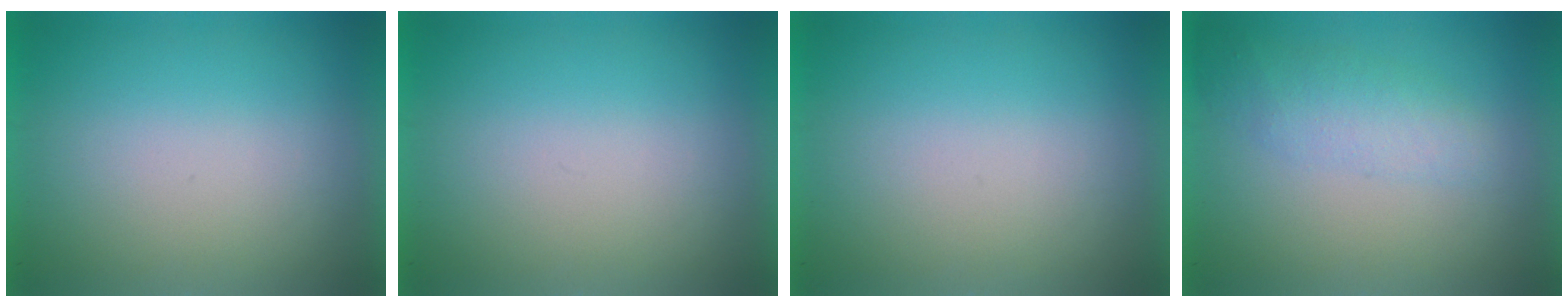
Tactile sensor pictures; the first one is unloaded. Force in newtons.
{"total": 0.0}
{"total": 0.0}
{"total": 2.1}